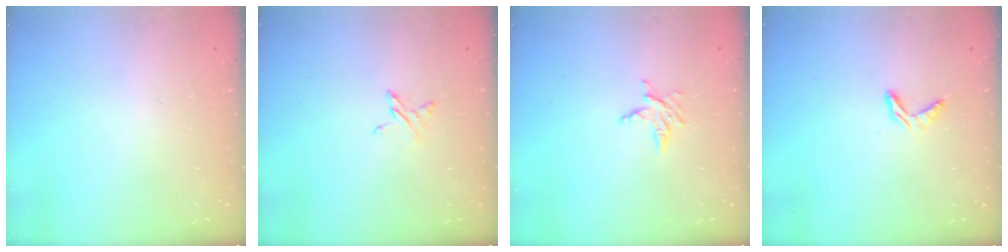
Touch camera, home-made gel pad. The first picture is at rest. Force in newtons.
{"total": 3.9, "press": 3.9, "slide": 0.4}
{"total": 3.4, "press": 3.3, "slide": 0.4}
{"total": 5.0, "press": 5.0, "slide": 0.4}